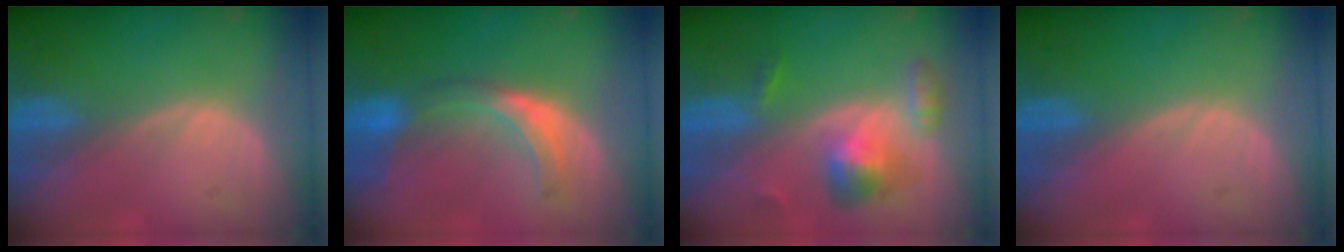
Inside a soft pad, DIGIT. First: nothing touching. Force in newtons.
{"total": 6.3, "press": 6.3, "slide": 0.1}
{"total": 6.5, "press": 6.0, "slide": 2.5}
{"total": 0.0}